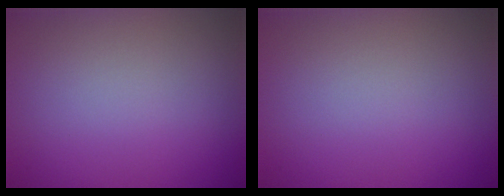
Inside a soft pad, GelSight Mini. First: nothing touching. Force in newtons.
{"total": 0.0}